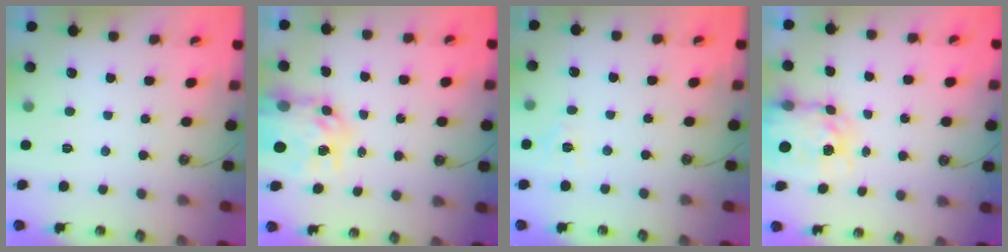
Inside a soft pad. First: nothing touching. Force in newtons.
{"total": 10.4, "press": 10.4, "slide": 0.9}
{"total": 4.9, "press": 4.9, "slide": 0.5}
{"total": 7.5, "press": 7.4, "slide": 0.6}